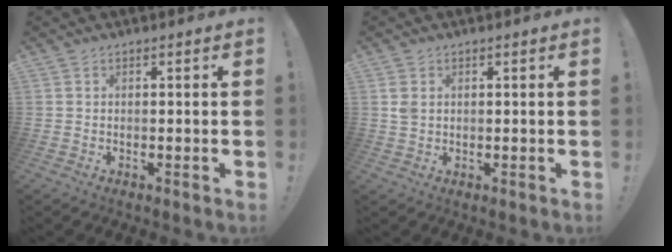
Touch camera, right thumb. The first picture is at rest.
{"total": 2.4, "force": [0.9, 1.7, 1.5], "torque": [-0.030, 0.005, 0.018]}